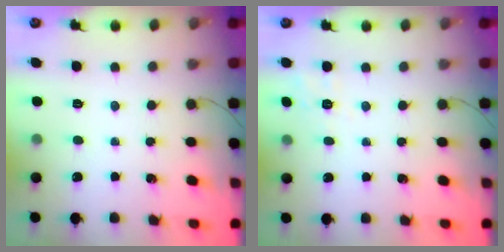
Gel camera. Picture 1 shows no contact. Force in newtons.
{"total": 2.2, "press": 0.7, "slide": 2.0}